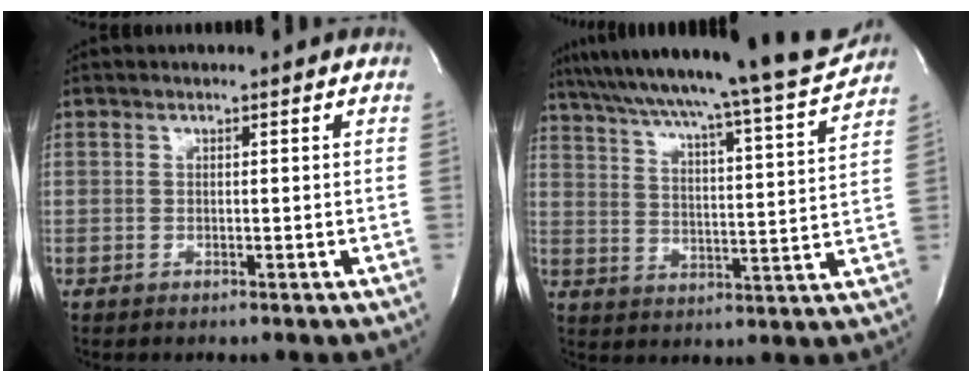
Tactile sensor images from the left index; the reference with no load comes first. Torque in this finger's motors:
{"motor_torque": [0.63, -0.63, 0.41, 0.17]}